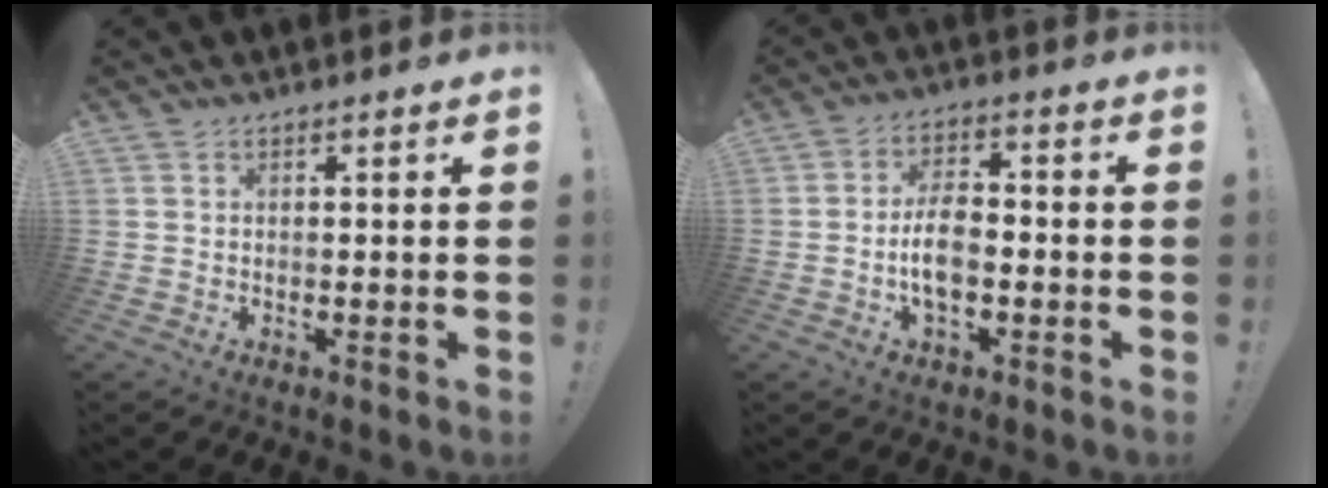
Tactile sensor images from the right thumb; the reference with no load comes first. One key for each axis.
{"total": 8.5, "fx": -2.1, "fy": 4.5, "fz": 6.9, "tx": -0.131, "ty": 0.008, "tz": -0.039}